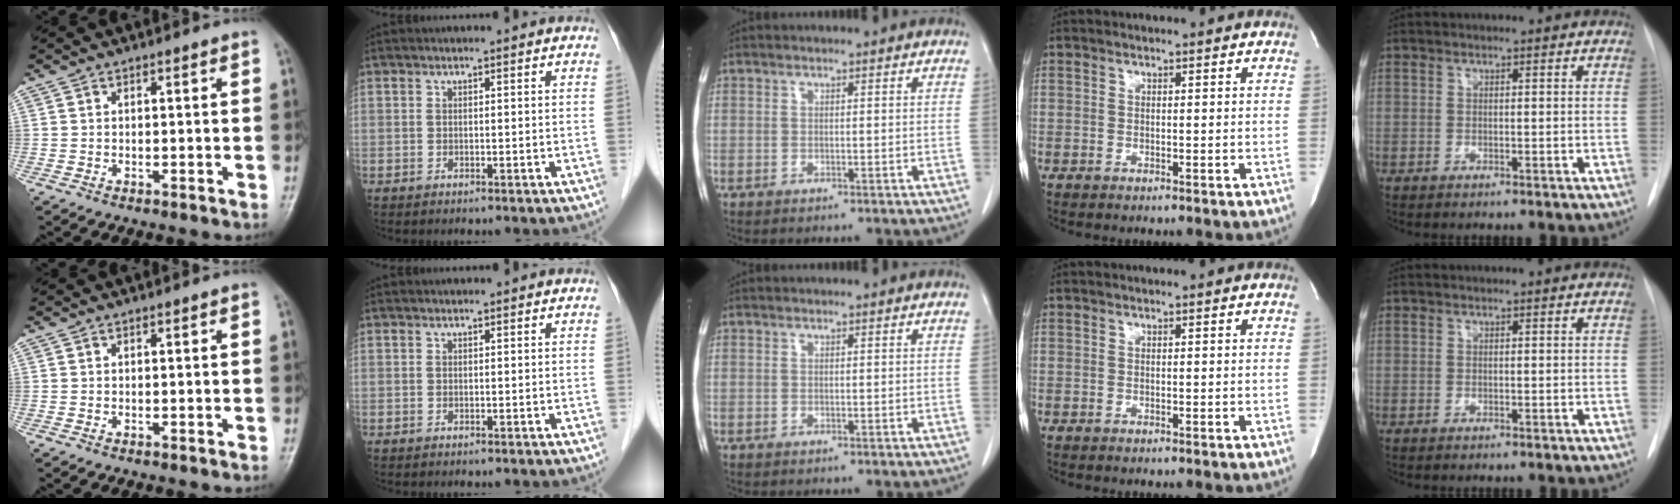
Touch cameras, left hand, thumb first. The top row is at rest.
{}